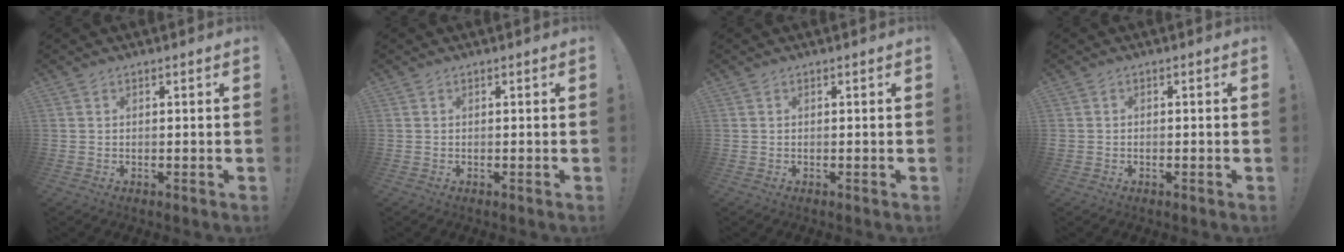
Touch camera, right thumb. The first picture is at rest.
{"total": 0.0}
{"total": 0.0}
{"total": 1.0, "force": [-0.7, 0.7, 0.4], "torque": [-0.006, 0.004, -0.012]}